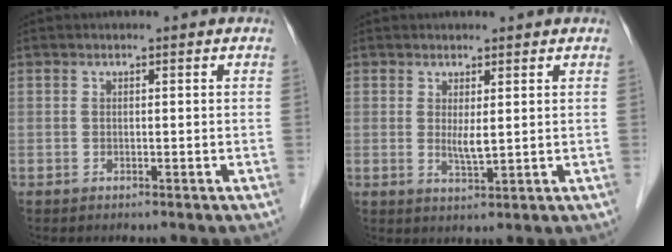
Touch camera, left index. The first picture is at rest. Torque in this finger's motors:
{"motor_torque": [0.26, 0.16, 0.09, 0.07]}